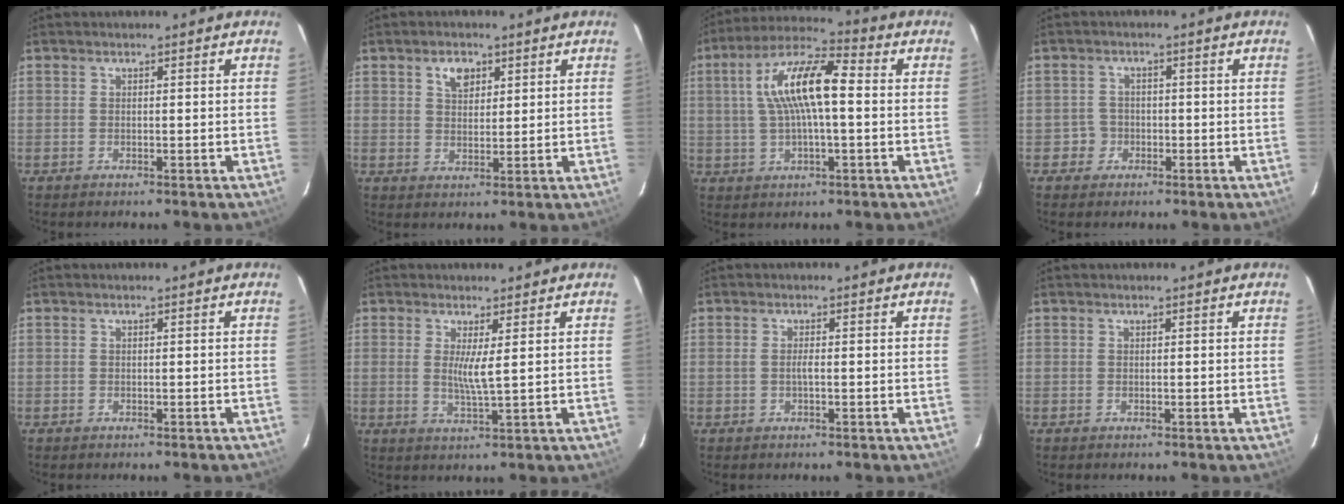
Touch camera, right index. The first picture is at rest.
{"total": 4.0, "force": [2.1, 2.6, 2.3], "torque": [-0.034, 0.008, 0.038]}
{"total": 12.9, "force": [1.3, 3.8, 12.3], "torque": [-0.231, 0.023, 0.020]}
{"total": 2.9, "force": [-1.1, 2.7, -0.2], "torque": [0.008, 0.018, -0.018]}
{"total": 0.0}
{"total": 3.6, "force": [0.9, -0.3, 3.5], "torque": [-0.065, -0.012, 0.013]}
{"total": 1.3, "force": [-0.3, 0.1, 1.2], "torque": [-0.024, 0.001, -0.006]}
{"total": 0.0}